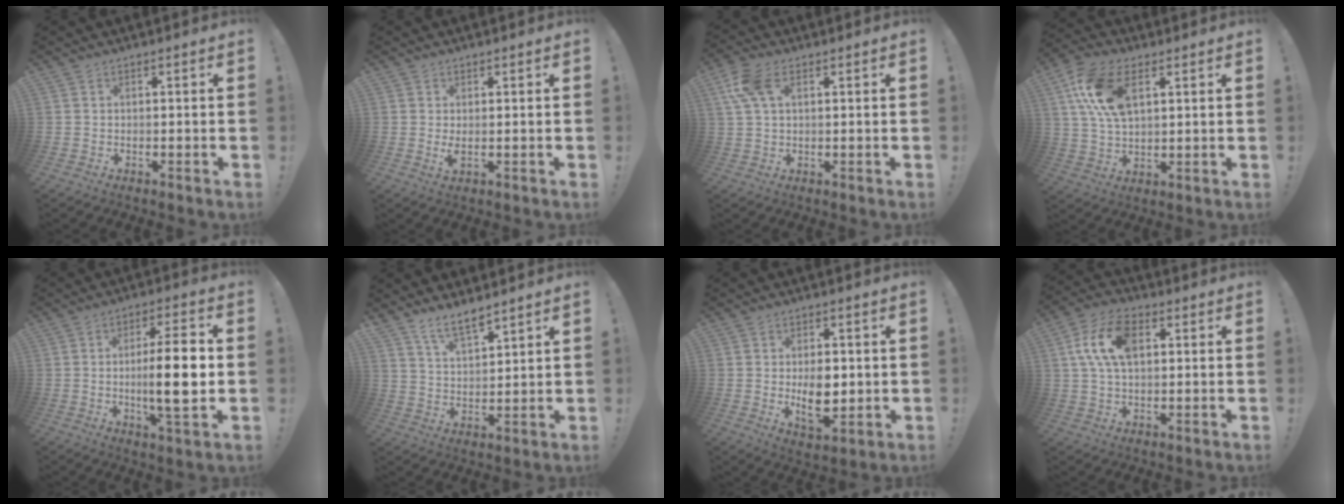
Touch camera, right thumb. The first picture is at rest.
{"total": 2.5, "force": [0.8, 0.8, 2.3], "torque": [-0.036, -0.005, 0.014]}
{"total": 8.7, "force": [3.2, 4.7, 6.6], "torque": [-0.138, 0.004, 0.064]}
{"total": 14.9, "force": [5.8, 8.4, 10.9], "torque": [-0.223, -0.009, 0.107]}
{"total": 14.0, "force": [-0.8, 2.7, 13.8], "torque": [-0.227, -0.007, -0.025]}
{"total": 7.7, "force": [6.4, 2.1, 3.6], "torque": [-0.063, -0.043, 0.119]}
{"total": 9.3, "force": [-0.1, 5.6, 7.4], "torque": [-0.113, -0.010, 0.000]}
{"total": 12.9, "force": [3.5, 7.7, 9.8], "torque": [-0.185, 0.012, 0.067]}